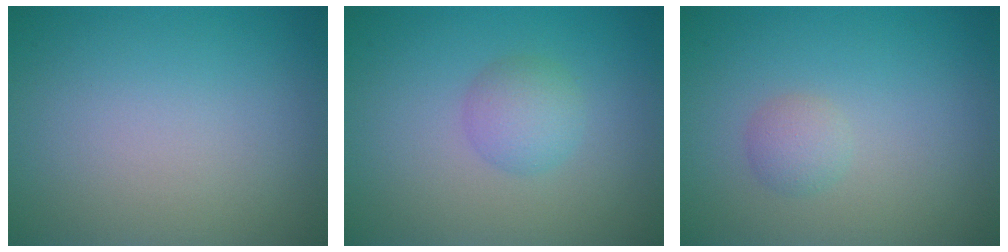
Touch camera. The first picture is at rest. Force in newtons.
{"total": 2.3, "press": 2.3, "slide": 0.1}
{"total": 1.4, "press": 1.4, "slide": 0.0}